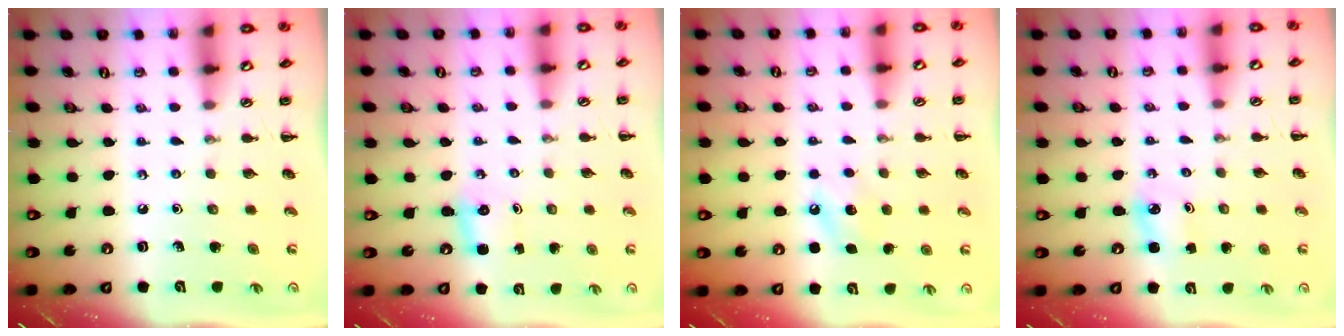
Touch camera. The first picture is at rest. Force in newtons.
{"total": 2.5, "press": 2.4, "slide": 0.8}
{"total": 8.0, "press": 7.8, "slide": 1.9}
{"total": 2.6, "press": 2.6, "slide": 0.4}